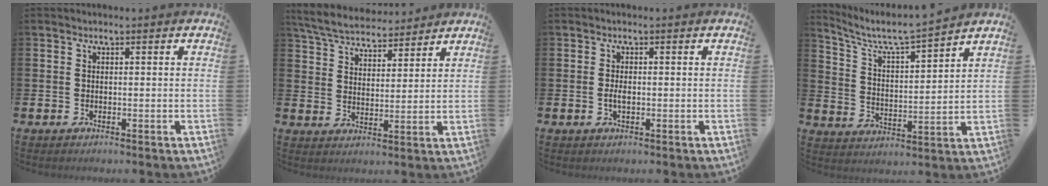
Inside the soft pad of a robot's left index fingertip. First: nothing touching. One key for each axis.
{"total": 6.2, "fx": 5.9, "fy": 1.3, "fz": 1.1, "tx": -0.048, "ty": -0.029, "tz": 0.107}
{"total": 1.6, "fx": -0.2, "fy": 0.7, "fz": 1.4, "tx": -0.027, "ty": 0.002, "tz": -0.005}
{"total": 6.6, "fx": 6.1, "fy": 0.5, "fz": 2.4, "tx": -0.080, "ty": -0.046, "tz": 0.101}